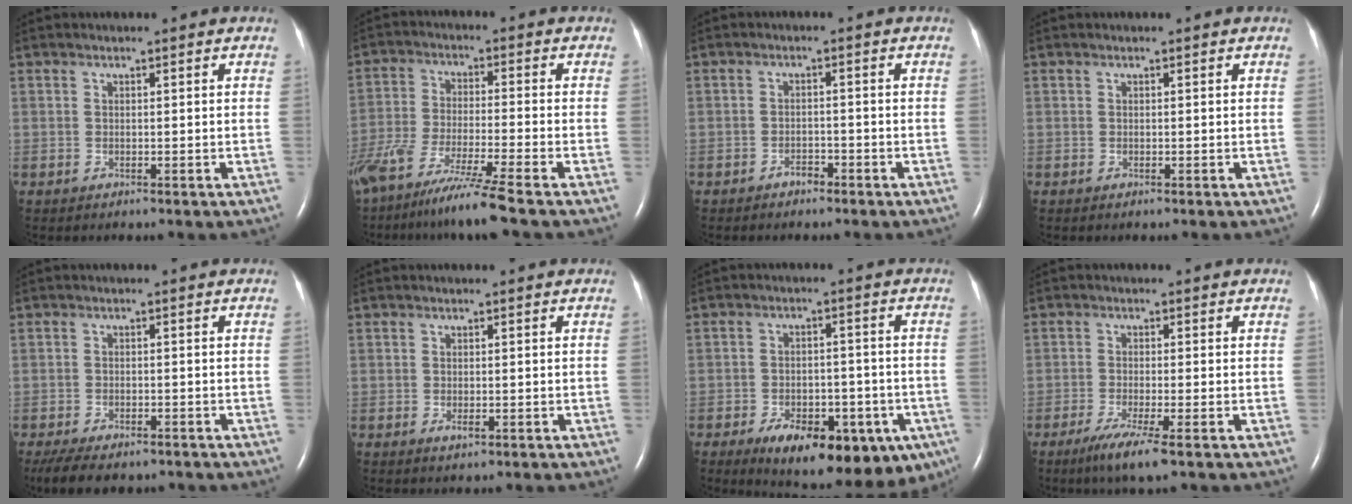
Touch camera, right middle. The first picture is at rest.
{"total": 13.1, "force": [-10.1, -1.1, 8.2], "torque": [-0.157, -0.050, -0.178]}
{"total": 1.7, "force": [-1.4, 0.8, 0.6], "torque": [-0.010, 0.003, -0.022]}
{"total": 0.0}
{"total": 8.5, "force": [-6.5, 3.3, 4.3], "torque": [-0.073, -0.011, -0.093]}
{"total": 1.1, "force": [-0.4, 0.5, 0.8], "torque": [-0.015, -0.002, -0.004]}
{"total": 17.0, "force": [-9.5, 7.8, 11.8], "torque": [-0.123, 0.005, -0.125]}
{"total": 5.0, "force": [-3.0, -0.1, 4.0], "torque": [-0.081, -0.018, -0.056]}